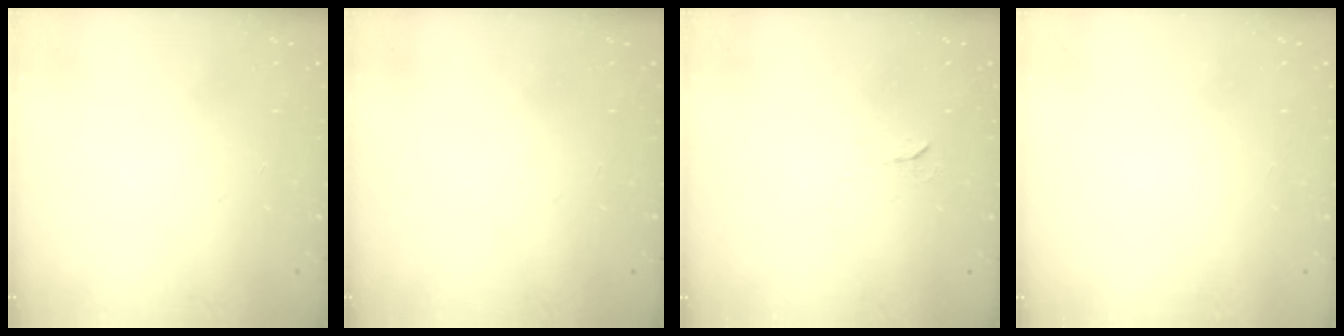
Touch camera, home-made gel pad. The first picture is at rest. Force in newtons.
{"total": 0.0}
{"total": 5.5, "press": 5.5, "slide": 0.4}
{"total": 1.6, "press": 1.6, "slide": 0.1}